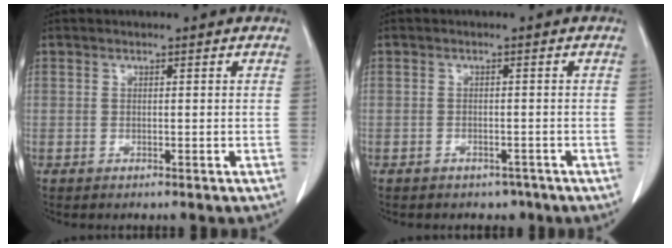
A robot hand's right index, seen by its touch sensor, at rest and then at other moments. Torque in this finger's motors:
{"motor_torque": [0.25, -0.23, 0.01, 0.01]}